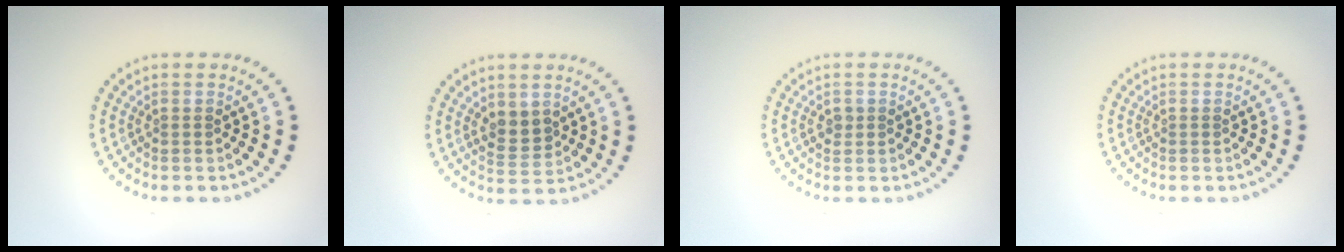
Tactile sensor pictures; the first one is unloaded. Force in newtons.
{"total": 2.2, "press": 2.1, "slide": 0.7}
{"total": 0.9, "press": 0.9, "slide": 0.0}
{"total": 0.0}